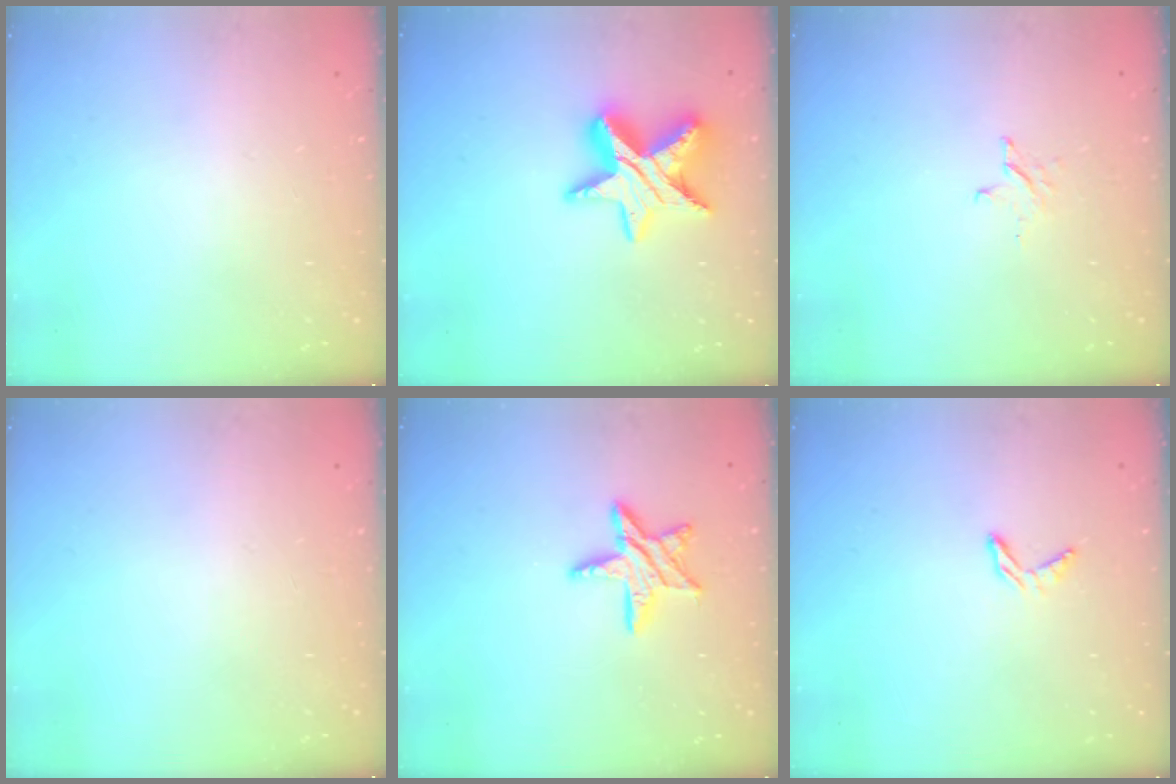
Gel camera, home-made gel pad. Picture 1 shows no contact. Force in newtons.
{"total": 13.3, "press": 13.2, "slide": 1.1}
{"total": 2.6, "press": 2.6, "slide": 0.3}
{"total": 0.0}
{"total": 11.0, "press": 11.0, "slide": 0.8}
{"total": 4.1, "press": 4.1, "slide": 0.2}